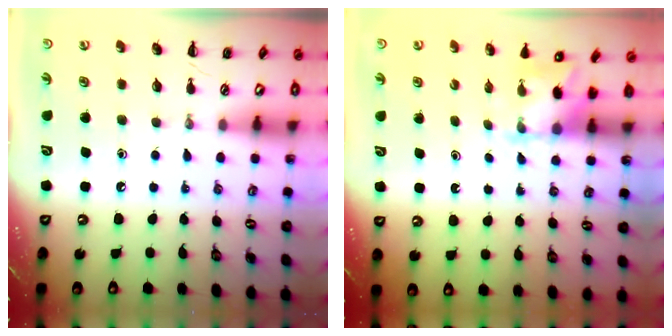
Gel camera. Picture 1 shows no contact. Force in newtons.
{"total": 2.1, "press": 2.0, "slide": 0.7}